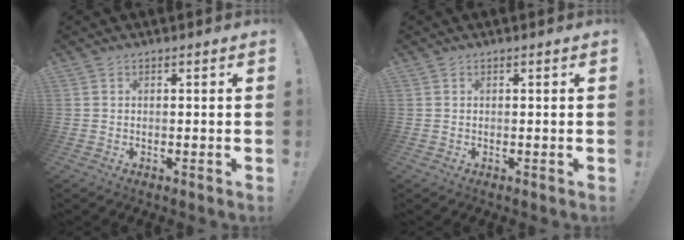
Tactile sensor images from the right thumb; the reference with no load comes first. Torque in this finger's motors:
{"motor_torque": [-0.03, -0.02, 0.03, 0.00, 0.00]}